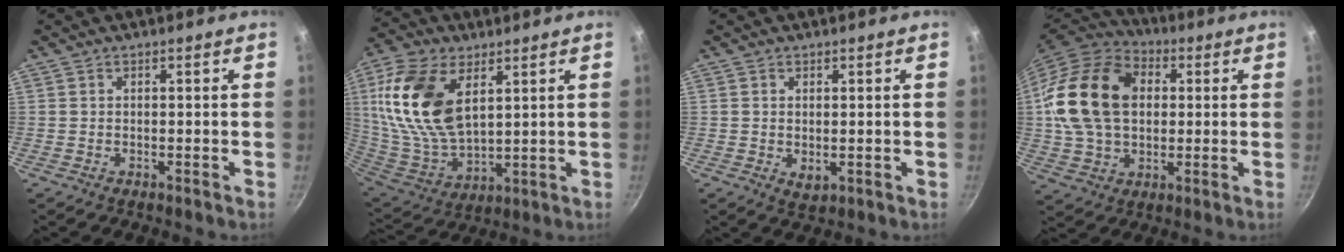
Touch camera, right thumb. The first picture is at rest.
{"total": 19.6, "force": [6.6, 11.1, 14.8], "torque": [-0.286, -0.026, 0.136]}
{"total": 2.4, "force": [0.3, 1.5, 1.8], "torque": [-0.027, -0.009, 0.007]}
{"total": 22.0, "force": [3.3, 15.7, 14.9], "torque": [-0.263, 0.025, 0.055]}